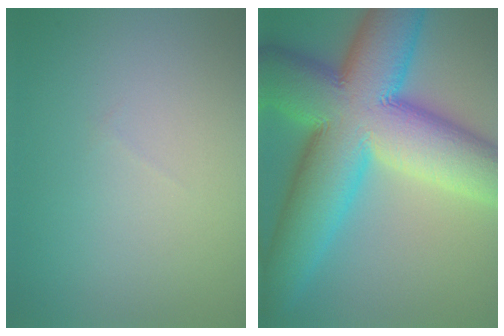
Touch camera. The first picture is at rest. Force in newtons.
{"total": 18.0, "press": 18.0, "slide": 0.6}